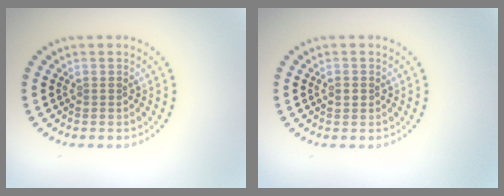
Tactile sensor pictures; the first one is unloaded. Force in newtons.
{"total": 1.2, "press": 1.2, "slide": 0.1}